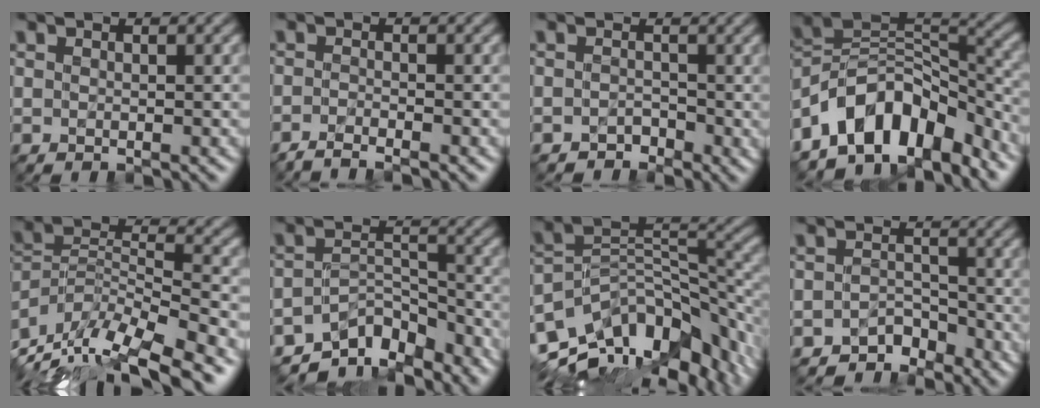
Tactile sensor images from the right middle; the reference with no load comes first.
{"total": 2.1, "force": [-1.8, 0.2, 0.9], "torque": [-0.008, -0.010, -0.044]}
{"total": 1.3, "force": [-1.1, 0.6, 0.0], "torque": [0.002, 0.000, -0.020]}
{"total": 9.9, "force": [-6.8, 5.3, 4.8], "torque": [-0.068, 0.014, -0.133]}
{"total": 13.8, "force": [-11.1, 4.0, 7.1], "torque": [-0.127, 0.009, -0.175]}
{"total": 7.6, "force": [-6.5, 2.9, 2.8], "torque": [-0.034, -0.017, -0.104]}
{"total": 14.3, "force": [-8.5, 7.1, 9.0], "torque": [-0.190, -0.005, -0.131]}
{"total": 2.5, "force": [-2.2, 1.1, -0.1], "torque": [0.014, 0.003, -0.037]}